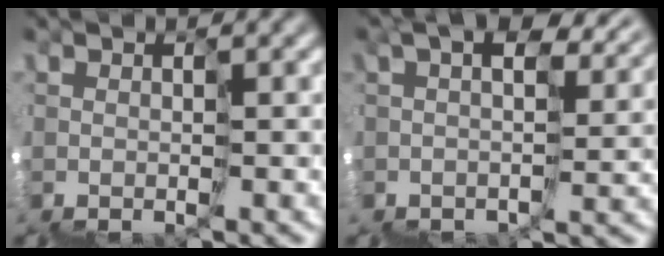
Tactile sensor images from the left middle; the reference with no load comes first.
{"total": 6.5, "force": [4.5, 2.5, 3.9], "torque": [-0.044, 0.024, 0.086]}